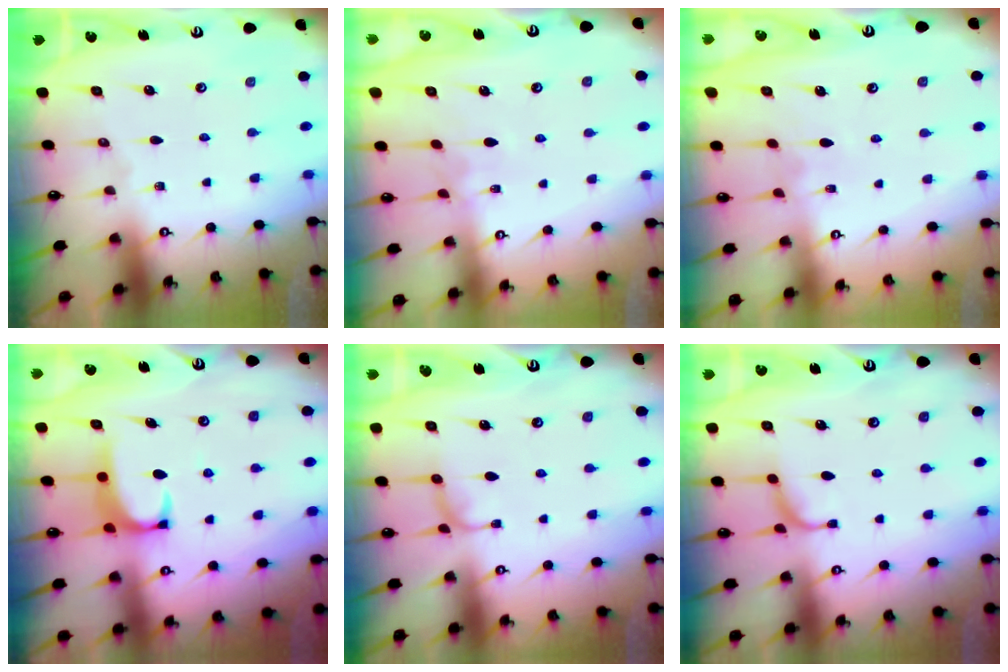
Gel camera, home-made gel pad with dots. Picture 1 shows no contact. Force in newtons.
{"total": 2.4, "press": 2.4, "slide": 0.3}
{"total": 2.9, "press": 2.8, "slide": 0.5}
{"total": 1.9, "press": 1.9, "slide": 0.3}
{"total": 0.9, "press": 0.2, "slide": 0.8}
{"total": 1.7, "press": 1.6, "slide": 0.5}